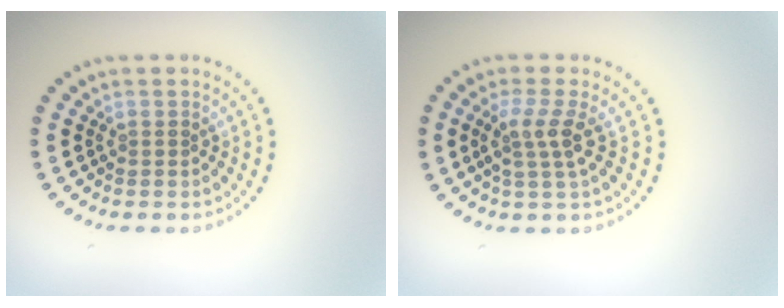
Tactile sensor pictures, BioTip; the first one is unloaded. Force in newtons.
{"total": 2.7, "press": 2.0, "slide": 1.9}